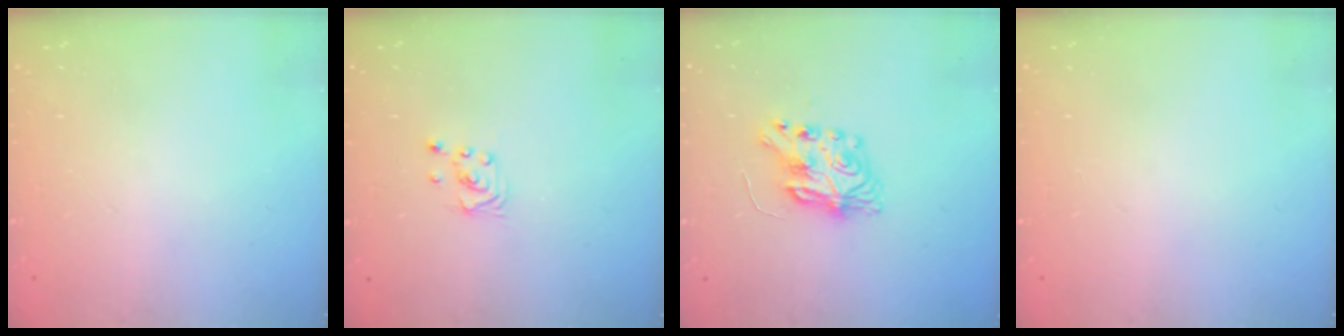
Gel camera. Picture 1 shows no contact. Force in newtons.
{"total": 2.0, "press": 2.0, "slide": 0.1}
{"total": 7.9, "press": 7.9, "slide": 0.2}
{"total": 0.0}